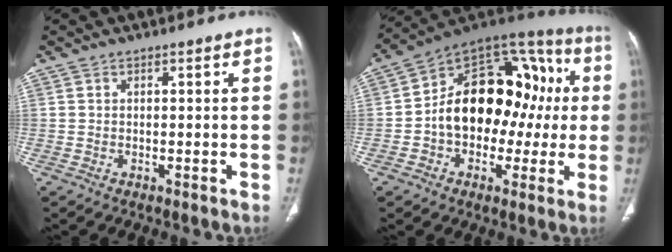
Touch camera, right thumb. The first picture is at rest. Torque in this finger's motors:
{"motor_torque": [2.50, 2.51, 1.34, -1.21, 0.44]}